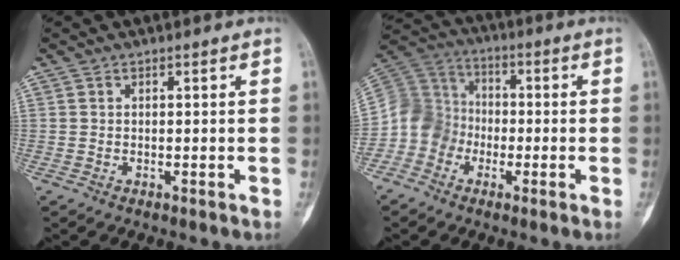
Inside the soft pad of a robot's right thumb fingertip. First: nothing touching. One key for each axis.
{"total": 10.6, "fx": -4.1, "fy": 9.4, "fz": 2.6, "tx": -0.023, "ty": 0.059, "tz": -0.085}